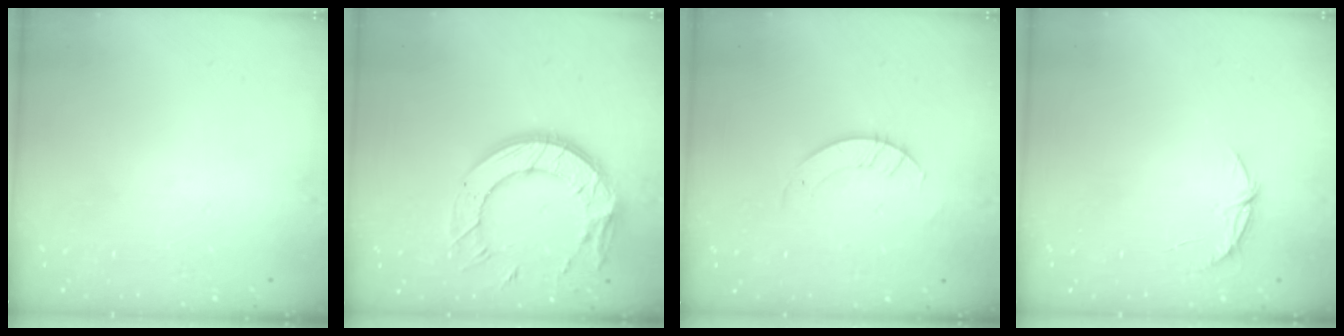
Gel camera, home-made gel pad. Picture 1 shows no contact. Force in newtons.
{"total": 17.3, "press": 17.2, "slide": 1.3}
{"total": 2.6, "press": 2.6, "slide": 0.2}
{"total": 5.6, "press": 5.6, "slide": 0.4}